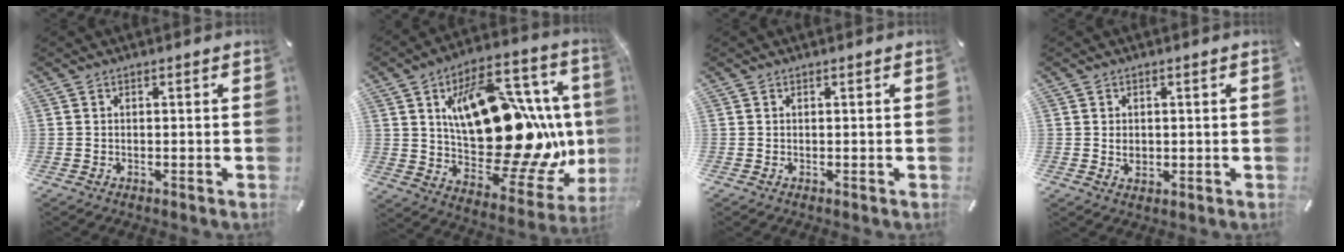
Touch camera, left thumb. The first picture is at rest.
{"total": 26.6, "force": [3.3, 15.6, 21.3], "torque": [-0.308, -0.039, 0.070]}
{"total": 0.0}
{"total": 2.2, "force": [0.0, 1.8, 1.2], "torque": [-0.018, 0.001, -0.002]}